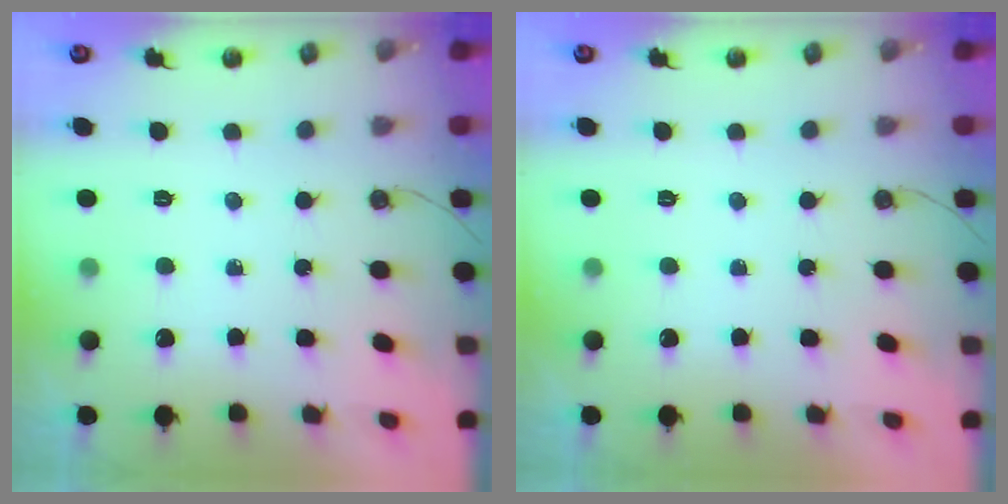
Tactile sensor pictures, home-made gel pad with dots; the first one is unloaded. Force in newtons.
{"total": 0.0}